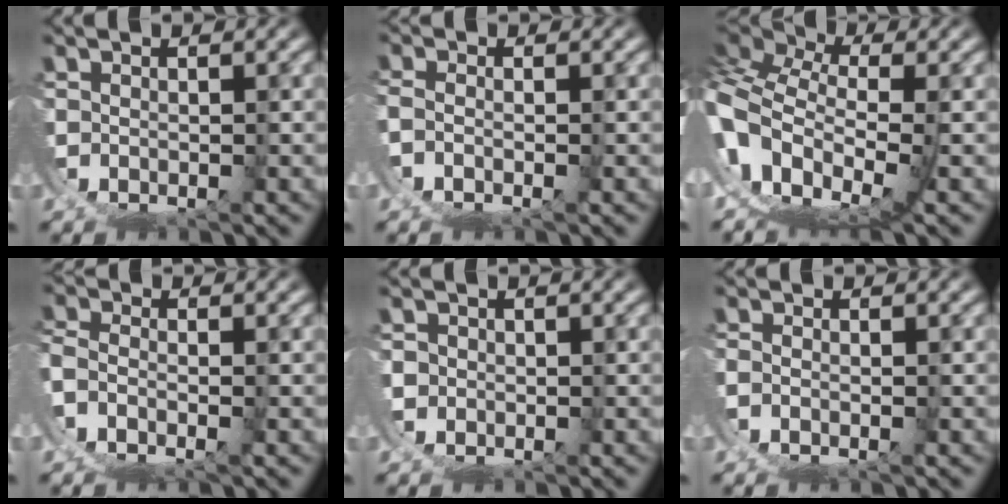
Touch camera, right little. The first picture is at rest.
{"total": 2.1, "force": [-0.9, 1.4, 1.3], "torque": [-0.033, -0.013, -0.011]}
{"total": 7.0, "force": [1.1, 4.5, 5.3], "torque": [-0.131, -0.020, 0.020]}
{"total": 2.8, "force": [-1.5, 1.7, 1.6], "torque": [-0.054, -0.021, -0.016]}
{"total": 1.0, "force": [0.4, 0.5, -0.8], "torque": [-0.002, -0.015, 0.013]}
{"total": 1.4, "force": [-0.9, 0.7, 0.7], "torque": [-0.015, -0.010, -0.012]}